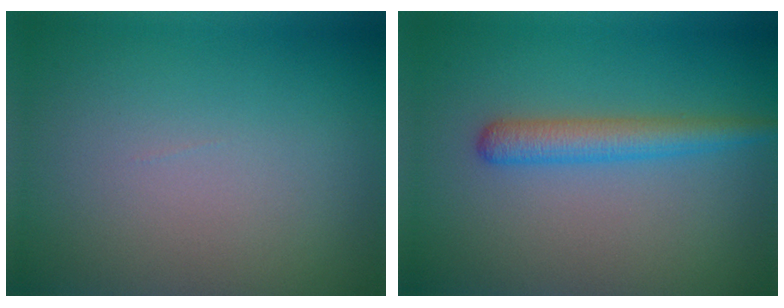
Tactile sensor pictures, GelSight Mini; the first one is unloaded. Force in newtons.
{"total": 2.8, "press": 2.8, "slide": 0.1}